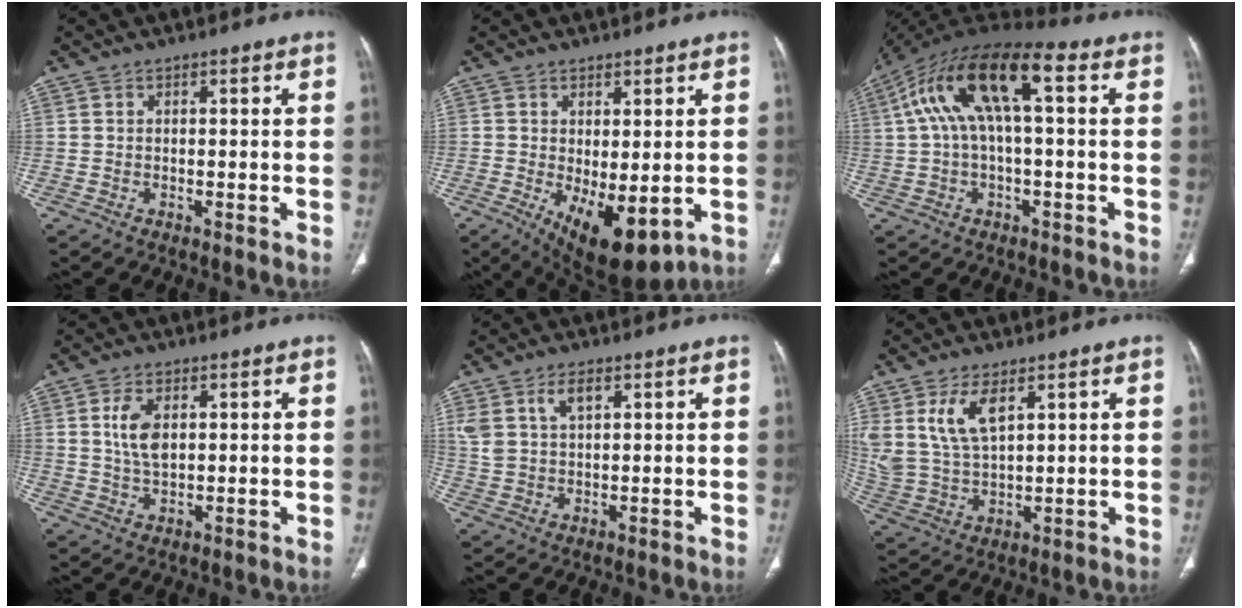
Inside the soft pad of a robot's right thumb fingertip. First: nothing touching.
{"total": 11.2, "force": [-2.7, 5.1, 9.6], "torque": [-0.133, -0.018, -0.020]}
{"total": 15.3, "force": [3.4, 5.7, 13.7], "torque": [-0.272, 0.049, 0.054]}
{"total": 5.9, "force": [1.5, 3.2, 4.7], "torque": [-0.093, -0.006, 0.031]}
{"total": 5.8, "force": [2.9, 3.0, 4.0], "torque": [-0.076, -0.007, 0.064]}
{"total": 10.3, "force": [5.0, 5.0, 7.5], "torque": [-0.152, -0.017, 0.113]}